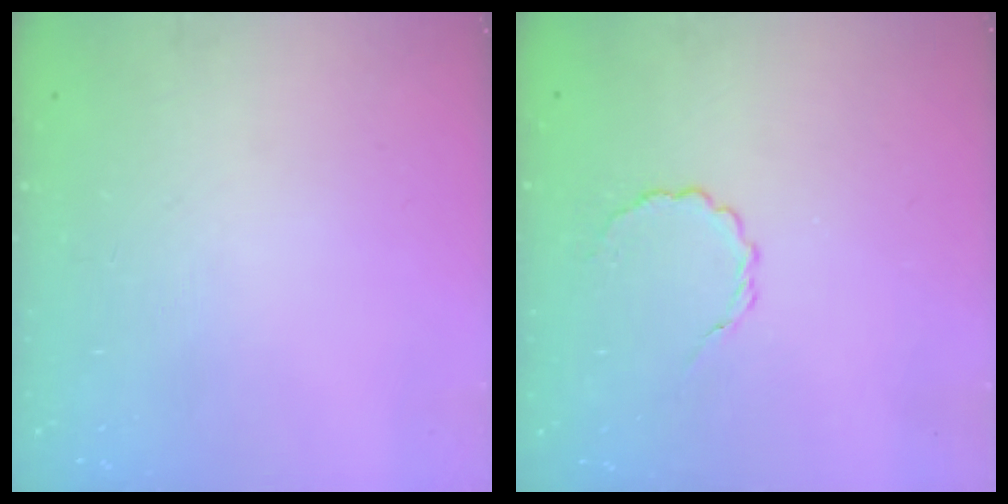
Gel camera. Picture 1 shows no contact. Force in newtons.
{"total": 2.4, "press": 2.2, "slide": 0.9}